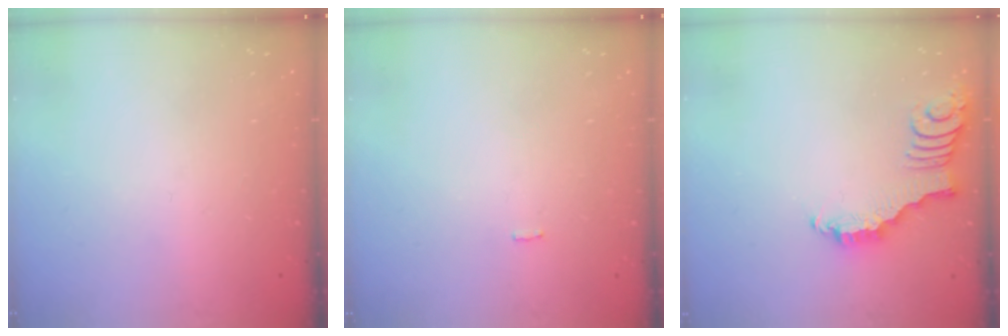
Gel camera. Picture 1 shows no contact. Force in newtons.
{"total": 0.5, "press": 0.4, "slide": 0.3}
{"total": 2.7, "press": 2.7, "slide": 0.4}